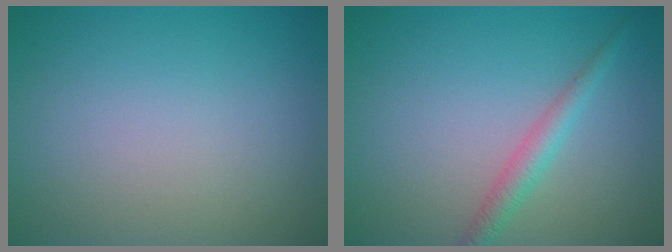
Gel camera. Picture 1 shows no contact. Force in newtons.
{"total": 2.1, "press": 2.1, "slide": 0.1}